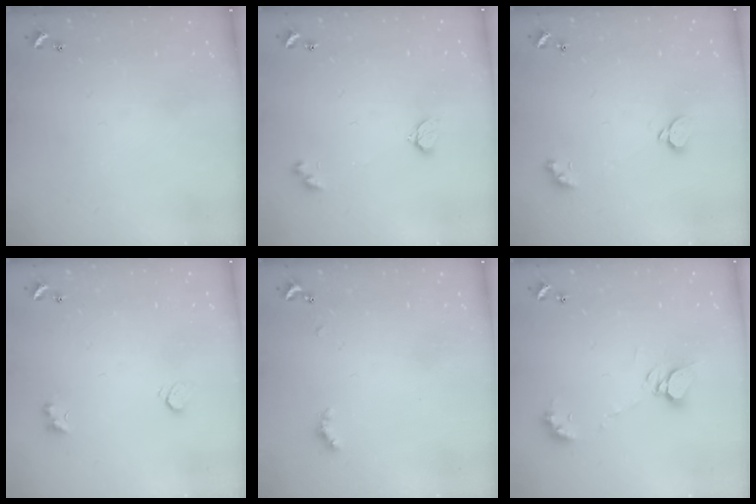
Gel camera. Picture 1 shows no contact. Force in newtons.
{"total": 3.8, "press": 3.8, "slide": 0.5}
{"total": 1.4, "press": 1.4, "slide": 0.3}
{"total": 3.5, "press": 3.3, "slide": 1.0}
{"total": 2.6, "press": 2.6, "slide": 0.6}
{"total": 6.8, "press": 6.8, "slide": 0.8}